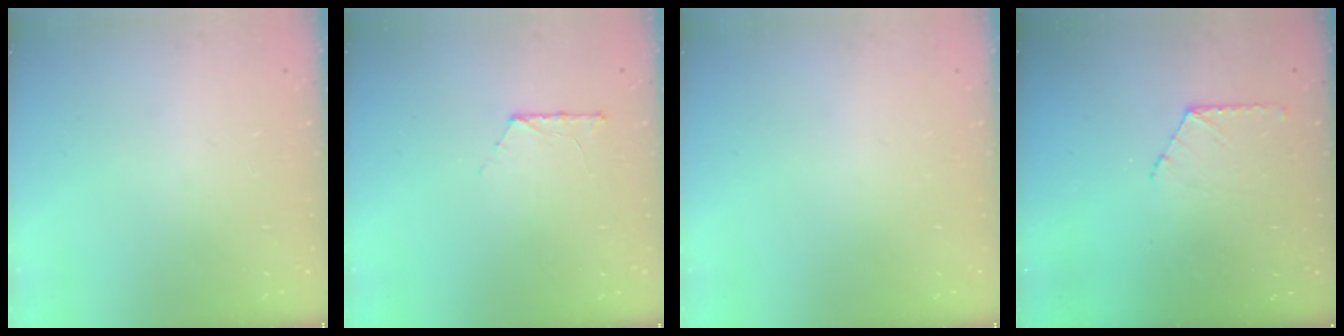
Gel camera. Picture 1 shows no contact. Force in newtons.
{"total": 6.0, "press": 6.0, "slide": 0.7}
{"total": 0.0}
{"total": 6.7, "press": 6.7, "slide": 0.6}